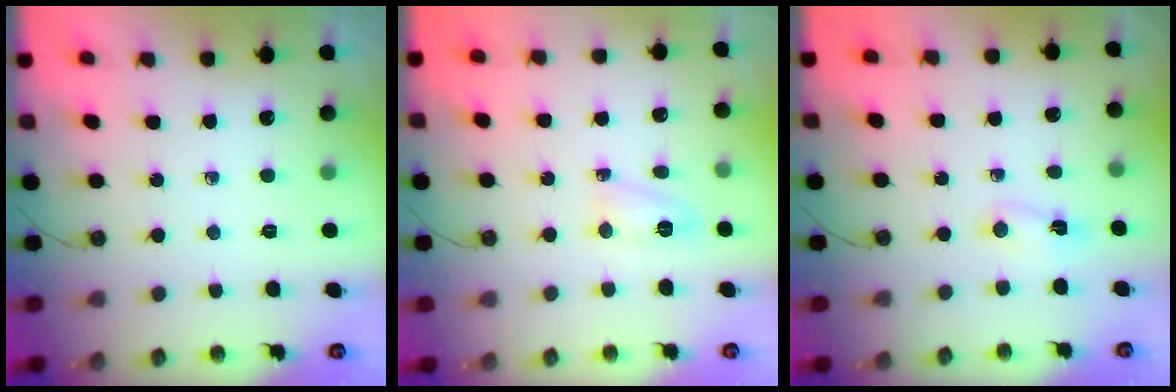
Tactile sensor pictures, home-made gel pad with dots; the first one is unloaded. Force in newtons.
{"total": 4.6, "press": 4.6, "slide": 0.7}
{"total": 2.0, "press": 1.6, "slide": 1.2}